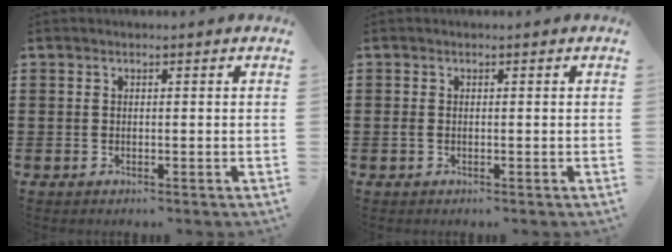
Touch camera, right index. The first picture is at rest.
{"total": 0.6, "force": [-0.2, 0.4, 0.5], "torque": [-0.018, -0.003, -0.007]}